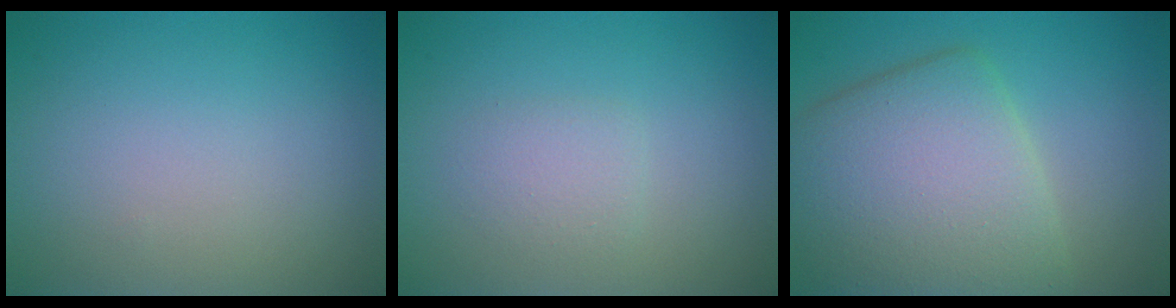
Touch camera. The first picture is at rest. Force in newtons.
{"total": 1.5, "press": 1.5, "slide": 0.0}
{"total": 8.6, "press": 8.6, "slide": 0.4}